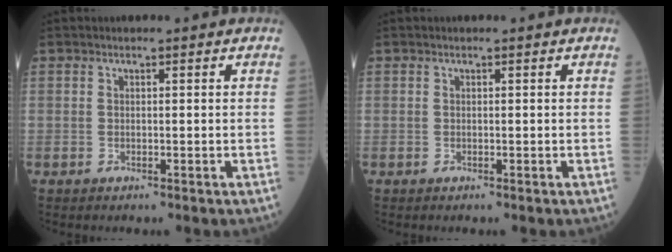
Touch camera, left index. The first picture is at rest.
{"total": 0.0}